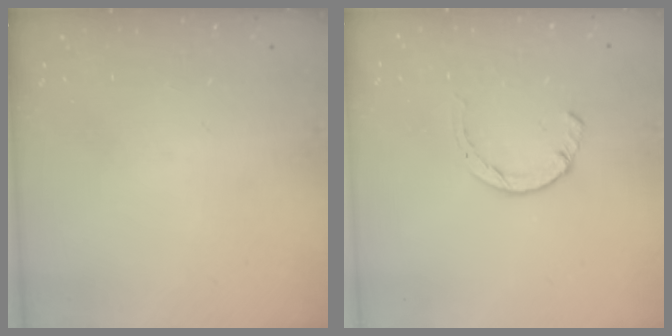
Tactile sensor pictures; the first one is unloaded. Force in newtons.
{"total": 2.3, "press": 2.3, "slide": 0.5}